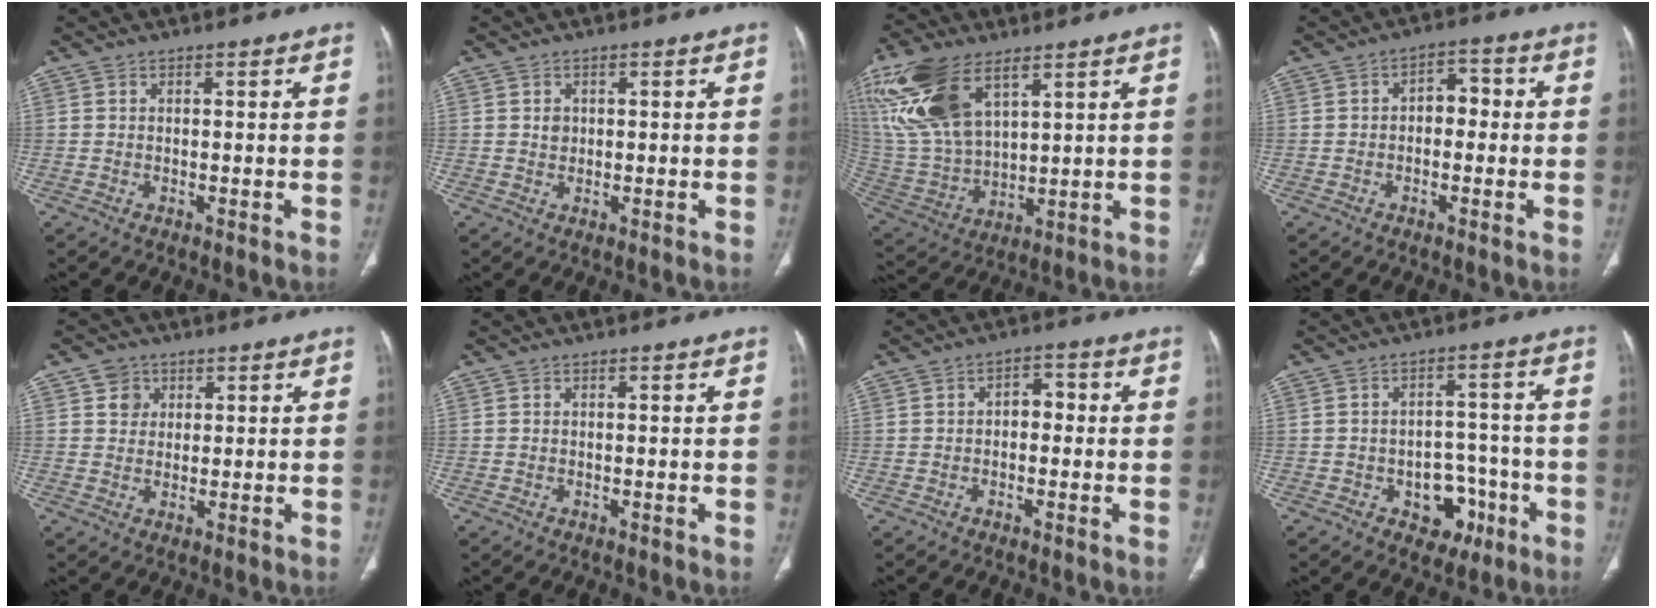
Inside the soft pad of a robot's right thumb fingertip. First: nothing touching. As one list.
[{"total": 1.5, "force": [0.3, 1.3, 0.7], "torque": [-0.006, 0.000, 0.007]}, {"total": 20.6, "force": [10.5, 10.2, 14.6], "torque": [-0.318, -0.026, 0.216]}, {"total": 4.6, "force": [-0.1, 3.1, 3.5], "torque": [-0.032, 0.020, -0.012]}, {"total": 2.8, "force": [1.2, 2.4, 0.7], "torque": [0.001, -0.006, 0.018]}, {"total": 0.0}, {"total": 3.6, "force": [-0.1, 2.3, 2.7], "torque": [-0.027, 0.017, -0.010]}, {"total": 8.1, "force": [-3.5, 5.9, 4.2], "torque": [-0.018, 0.036, -0.043]}]